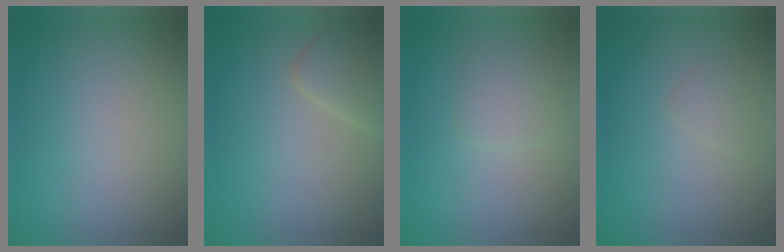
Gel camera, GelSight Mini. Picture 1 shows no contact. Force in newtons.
{"total": 2.5, "press": 2.5, "slide": 0.2}
{"total": 1.9, "press": 1.9, "slide": 0.1}
{"total": 0.9, "press": 0.9, "slide": 0.0}